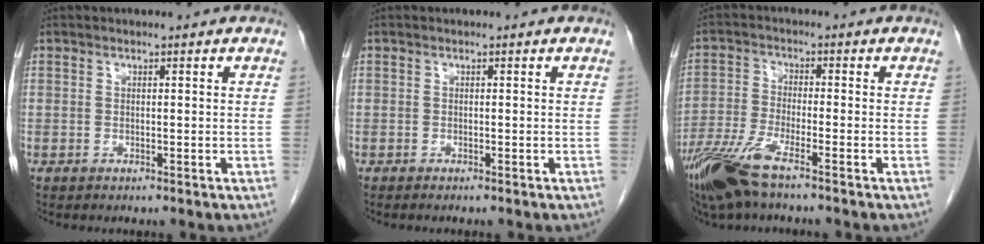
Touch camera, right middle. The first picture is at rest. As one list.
[{"total": 0.6, "force": [-0.5, 0.1, 0.4], "torque": [-0.008, -0.001, -0.005]}, {"total": 8.5, "force": [-5.9, 1.0, 6.0], "torque": [-0.131, -0.022, -0.119]}]